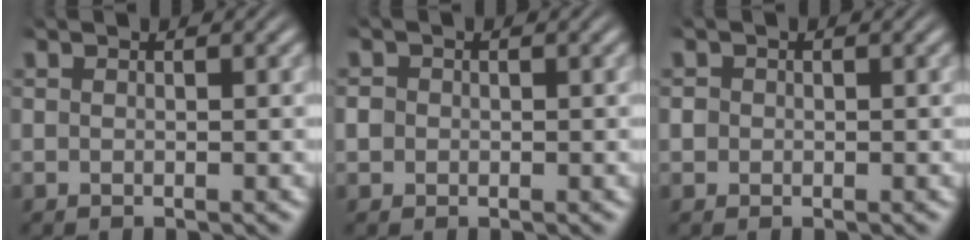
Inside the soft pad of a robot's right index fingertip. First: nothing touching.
{"total": 1.6, "force": [-0.2, 1.5, 0.5], "torque": [-0.021, -0.005, -0.003]}
{"total": 1.5, "force": [-0.1, 1.4, 0.4], "torque": [-0.018, -0.007, -0.001]}